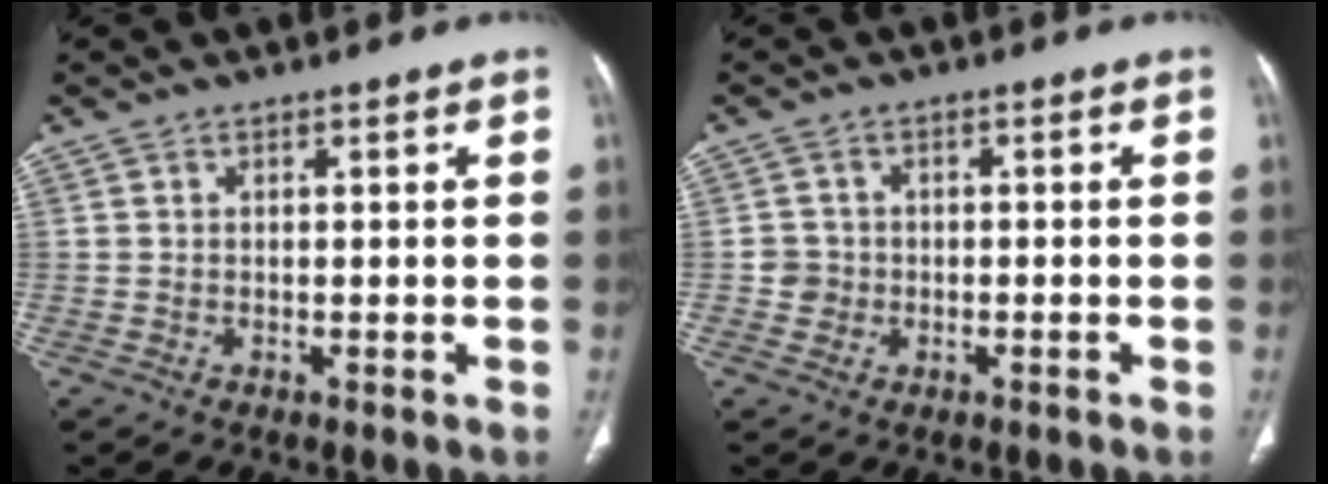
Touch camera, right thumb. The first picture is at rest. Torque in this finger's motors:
{"motor_torque": [-0.08, 0.27, 0.36, -0.19, 0.03]}